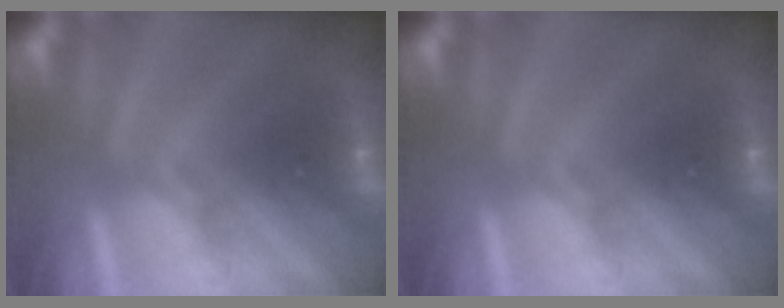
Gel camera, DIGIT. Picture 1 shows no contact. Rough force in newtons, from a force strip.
{"total": 0.0}